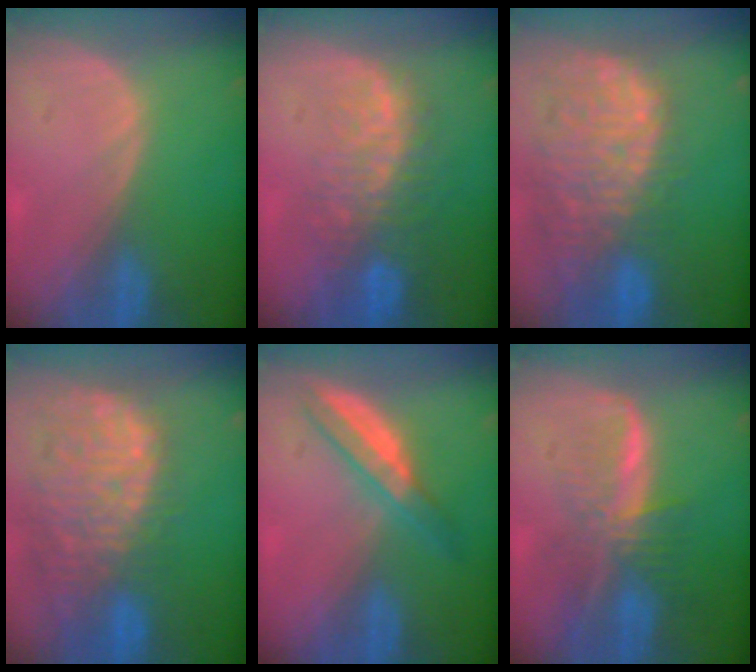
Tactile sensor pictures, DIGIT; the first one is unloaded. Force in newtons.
{"total": 10.1, "press": 8.6, "slide": 5.3}
{"total": 13.5, "press": 11.4, "slide": 7.3}
{"total": 13.5, "press": 11.4, "slide": 7.3}
{"total": 5.5, "press": 5.0, "slide": 2.2}
{"total": 8.2, "press": 7.0, "slide": 4.3}